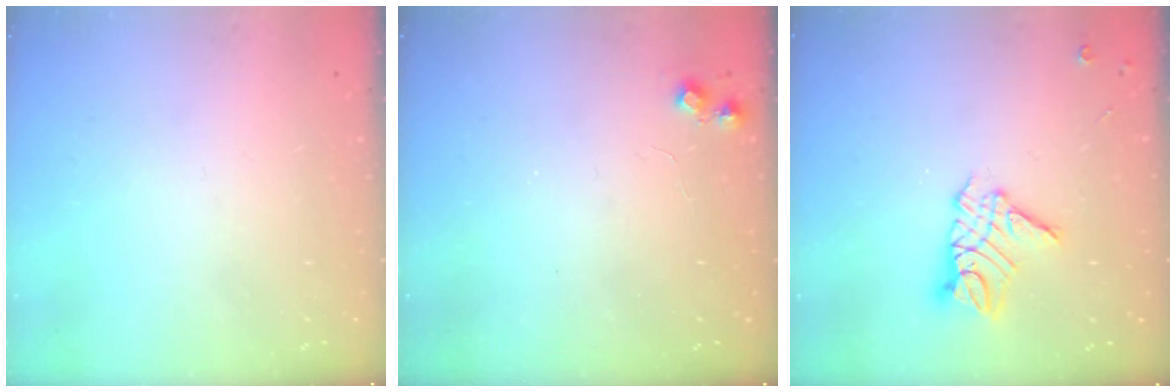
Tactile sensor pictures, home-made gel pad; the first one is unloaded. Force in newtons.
{"total": 4.6, "press": 4.5, "slide": 0.7}
{"total": 10.3, "press": 10.3, "slide": 0.9}